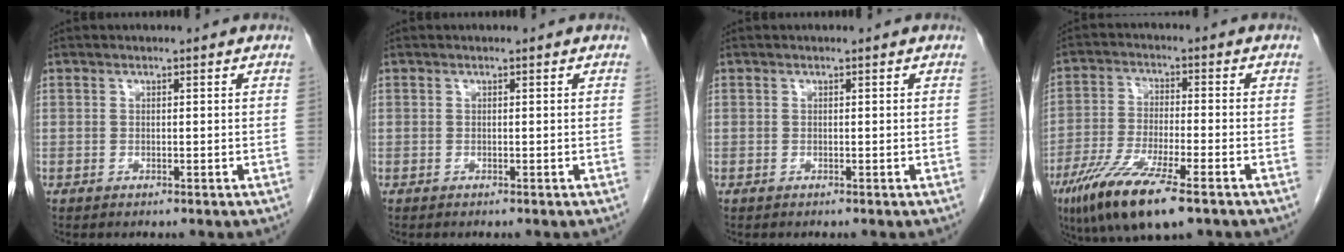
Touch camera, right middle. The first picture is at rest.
{"total": 0.0}
{"total": 0.0}
{"total": 12.2, "force": [-7.4, 1.8, 9.6], "torque": [-0.186, -0.028, -0.128]}